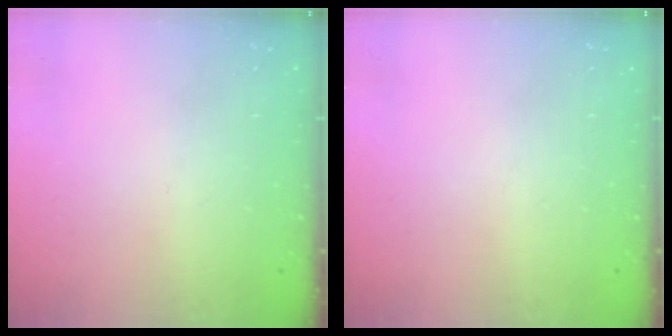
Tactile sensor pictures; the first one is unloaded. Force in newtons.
{"total": 0.0}